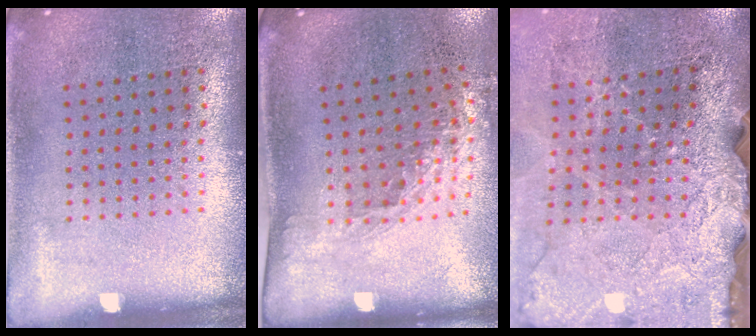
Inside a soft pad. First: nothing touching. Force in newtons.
{"total": 1.5, "press": 1.2, "slide": 1.0}
{"total": 4.1, "press": 3.4, "slide": 2.4}